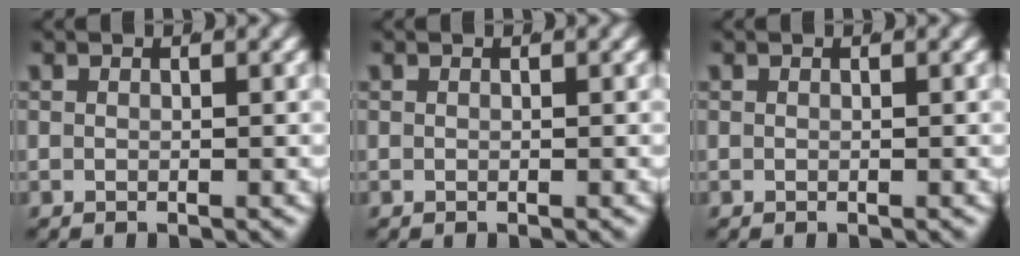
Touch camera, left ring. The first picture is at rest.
{"total": 0.0}
{"total": 0.0}